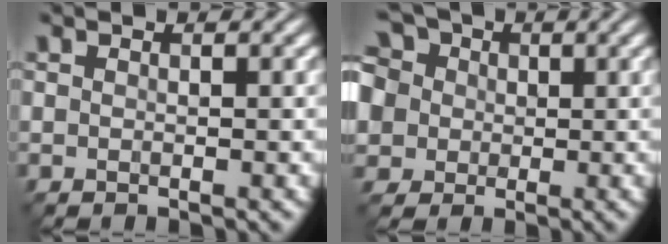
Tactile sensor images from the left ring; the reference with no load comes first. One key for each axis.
{"total": 10.0, "fx": 2.1, "fy": 8.4, "fz": 4.9, "tx": -0.106, "ty": 0.028, "tz": -0.007}